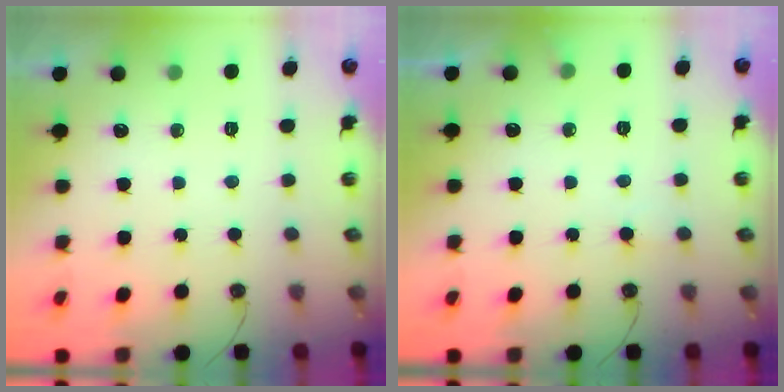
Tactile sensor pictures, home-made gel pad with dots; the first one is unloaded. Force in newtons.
{"total": 5.1, "press": 5.1, "slide": 0.4}